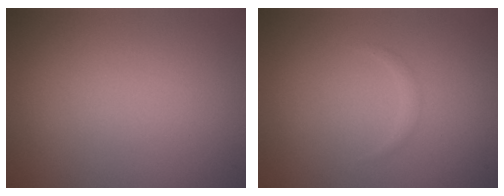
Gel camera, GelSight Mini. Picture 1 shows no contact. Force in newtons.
{"total": 0.5, "press": 0.5, "slide": 0.0}